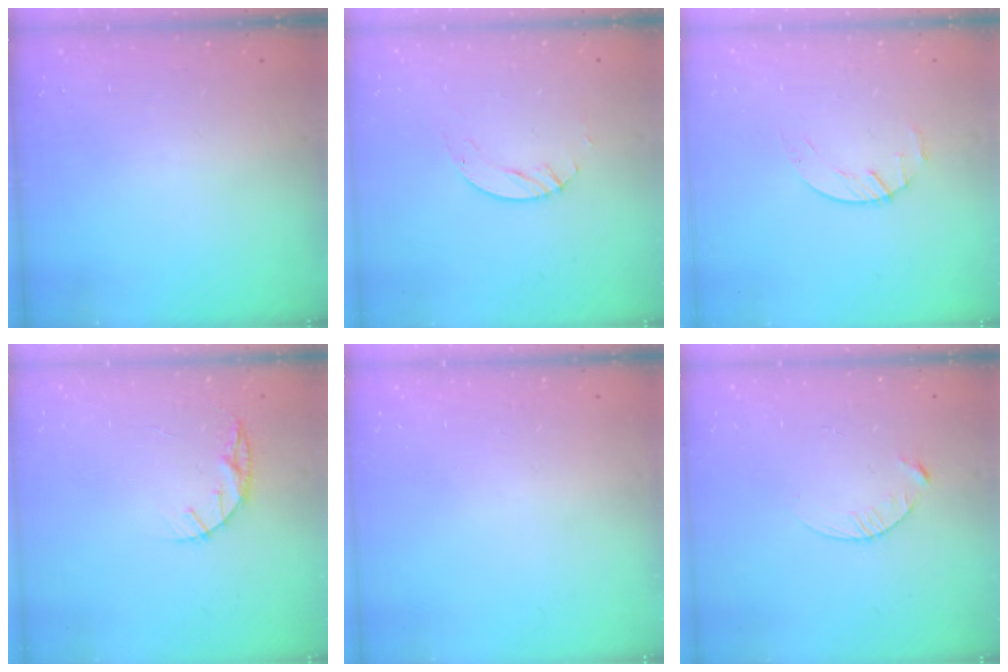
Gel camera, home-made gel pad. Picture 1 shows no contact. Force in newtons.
{"total": 4.5, "press": 4.5, "slide": 0.4}
{"total": 2.2, "press": 2.2, "slide": 0.4}
{"total": 5.8, "press": 5.8, "slide": 0.6}
{"total": 0.0}
{"total": 3.7, "press": 3.7, "slide": 0.4}